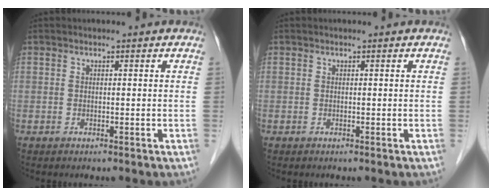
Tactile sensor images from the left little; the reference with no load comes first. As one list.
[{"total": 0.0}]